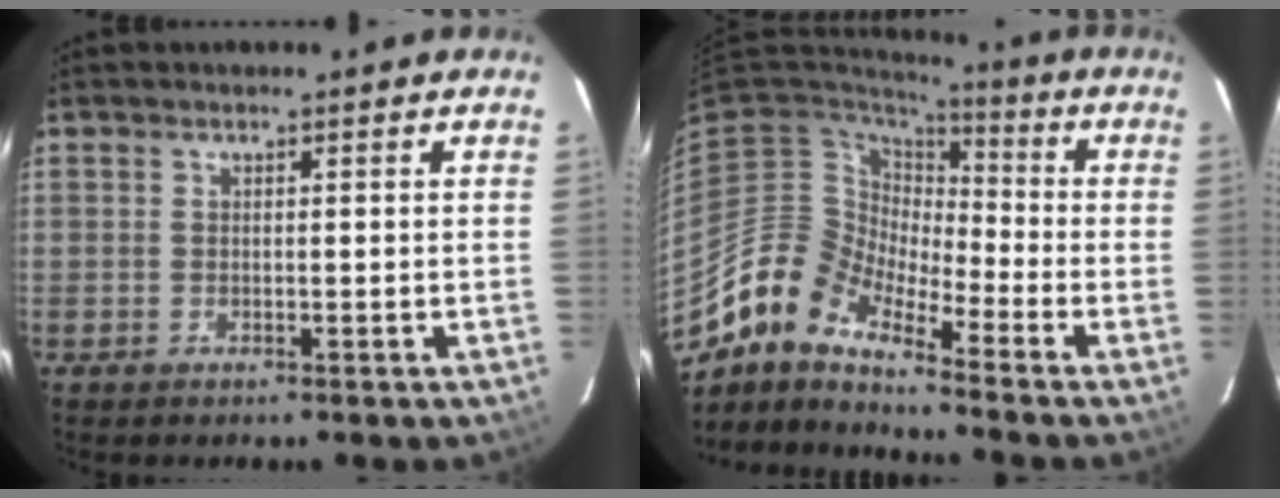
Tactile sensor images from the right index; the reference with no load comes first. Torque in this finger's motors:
{"motor_torque": [0.33, -0.38, -0.10, -0.21]}